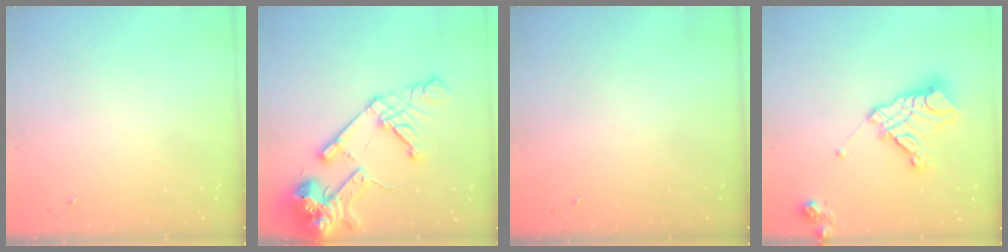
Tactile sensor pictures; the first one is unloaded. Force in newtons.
{"total": 20.4, "press": 20.2, "slide": 2.9}
{"total": 0.0}
{"total": 16.6, "press": 16.5, "slide": 2.1}